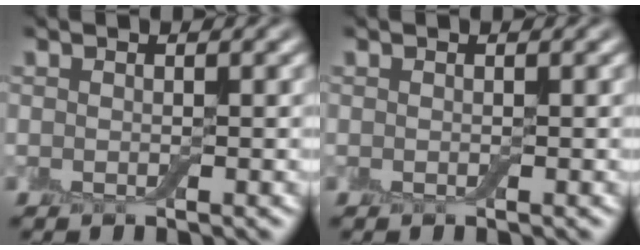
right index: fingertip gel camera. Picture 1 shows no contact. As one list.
[{"total": 0.0}]